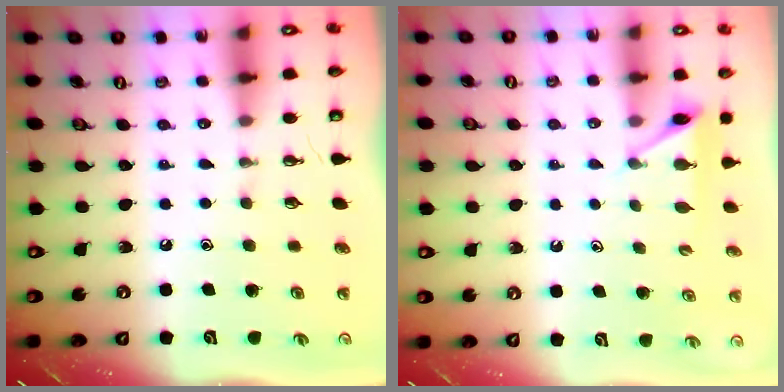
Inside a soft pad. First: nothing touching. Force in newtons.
{"total": 5.0, "press": 5.0, "slide": 0.5}